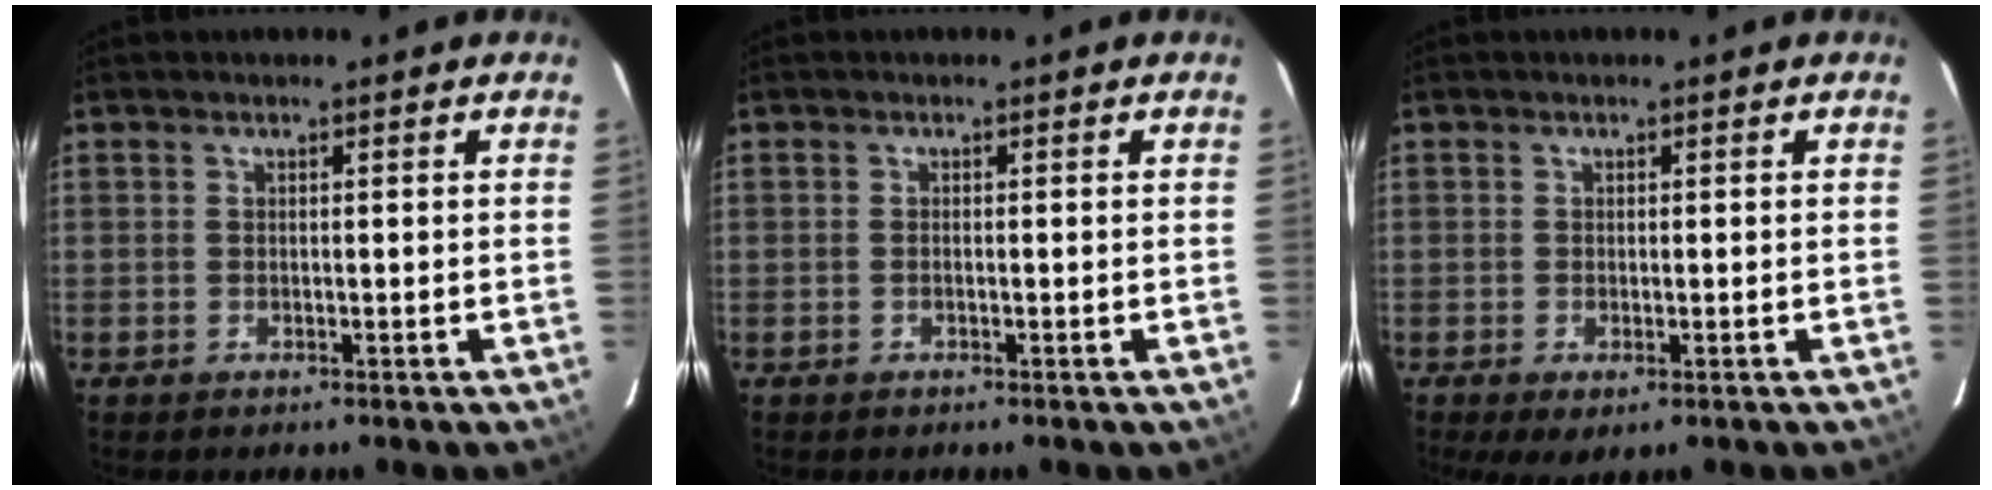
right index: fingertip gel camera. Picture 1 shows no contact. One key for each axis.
{"total": 0.0}
{"total": 2.9, "fx": -1.1, "fy": 1.3, "fz": 2.3, "tx": -0.045, "ty": -0.012, "tz": -0.013}